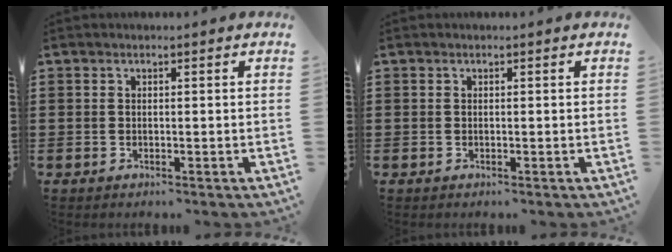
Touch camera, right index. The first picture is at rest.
{"total": 0.0}